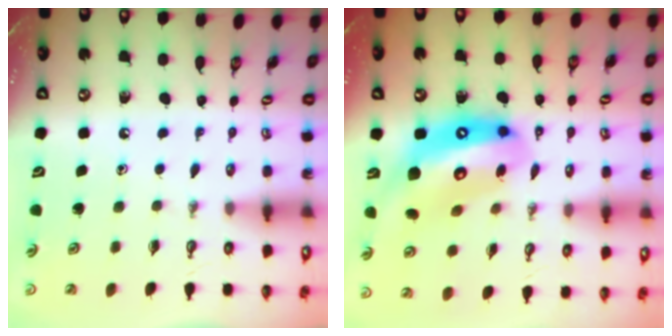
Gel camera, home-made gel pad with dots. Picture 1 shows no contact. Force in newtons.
{"total": 18.3, "press": 18.1, "slide": 2.8}